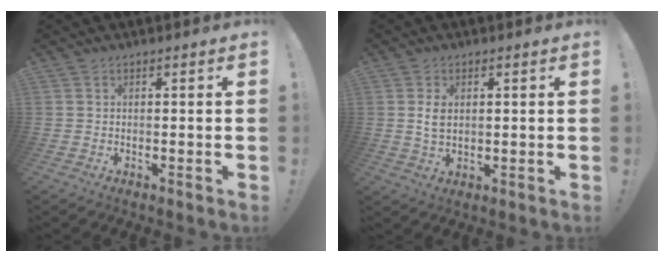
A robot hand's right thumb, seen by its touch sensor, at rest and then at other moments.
{"total": 4.0, "force": [0.9, 2.5, 3.0], "torque": [-0.049, -0.006, 0.013]}